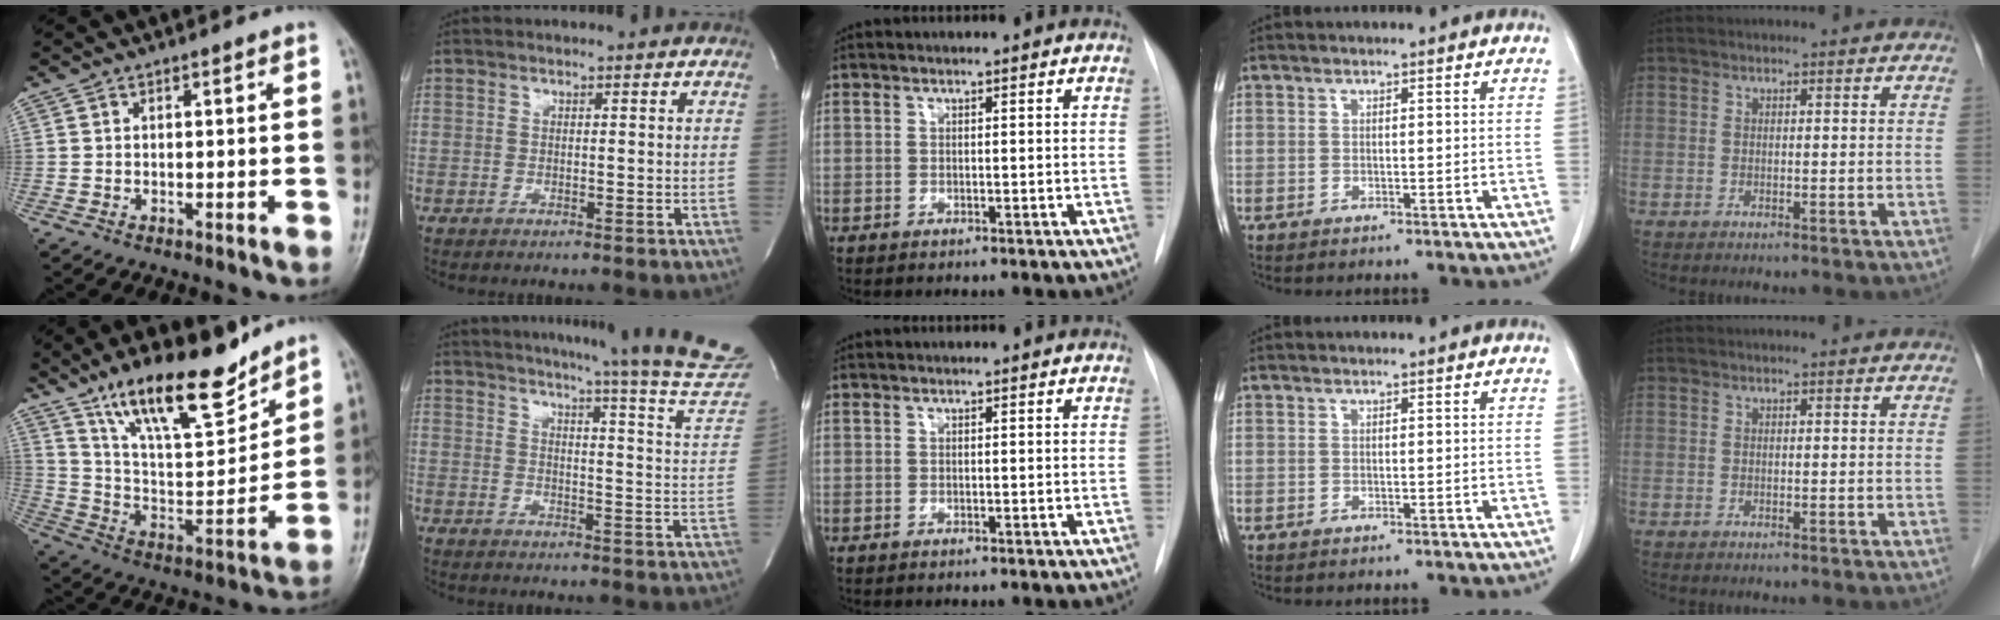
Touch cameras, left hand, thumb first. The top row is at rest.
{"thumb": {"total": 20.3, "force": [14.6, 6.5, 12.5], "torque": [-0.167, -0.080, 0.257]}, "index": {"total": 25.1, "force": [22.8, -1.5, 10.3], "torque": [-0.147, -0.114, 0.263]}}